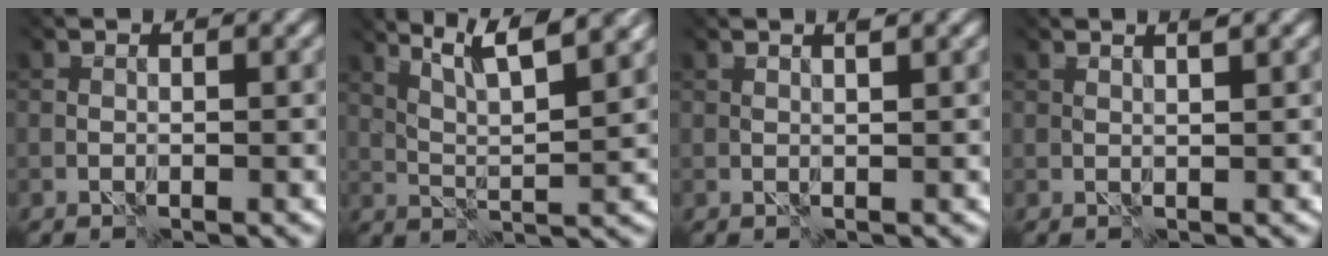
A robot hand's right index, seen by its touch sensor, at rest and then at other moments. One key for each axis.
{"total": 6.7, "fx": 5.0, "fy": 0.3, "fz": 4.3, "tx": -0.066, "ty": 0.015, "tz": 0.081}
{"total": 0.6, "fx": 0.4, "fy": -0.5, "fz": 0.0, "tx": -0.003, "ty": 0.000, "tz": 0.016}
{"total": 1.0, "fx": 0.7, "fy": -0.7, "fz": -0.1, "tx": -0.002, "ty": -0.001, "tz": 0.019}